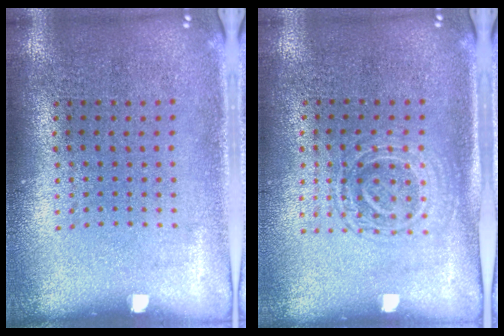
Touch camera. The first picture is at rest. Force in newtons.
{"total": 1.5, "press": 1.4, "slide": 0.6}